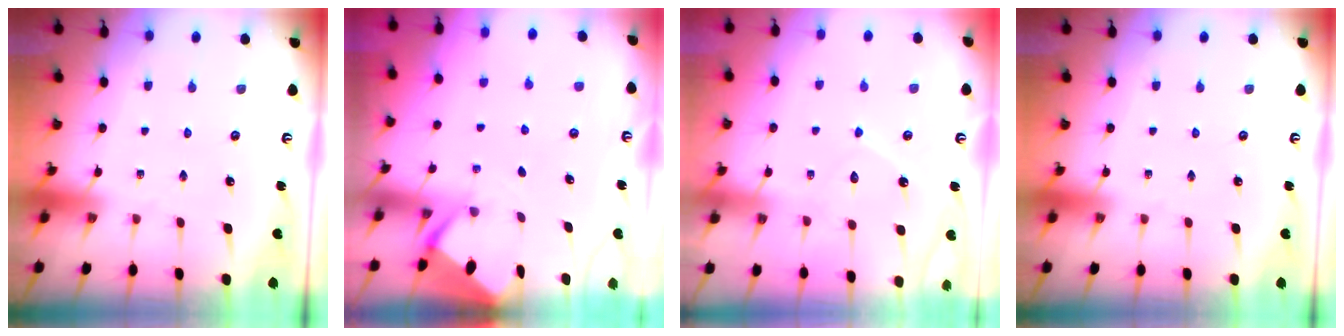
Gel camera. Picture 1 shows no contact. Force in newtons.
{"total": 2.6, "press": 2.6, "slide": 0.4}
{"total": 9.3, "press": 9.3, "slide": 0.8}
{"total": 0.0}